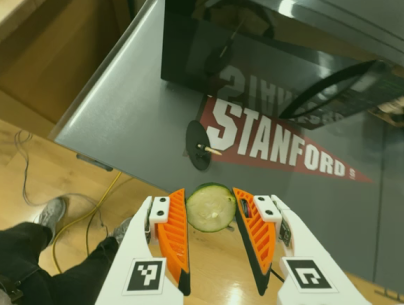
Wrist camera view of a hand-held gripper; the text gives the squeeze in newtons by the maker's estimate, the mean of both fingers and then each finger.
{"total": 8.1, "left": 8.0, "right": 8.1}